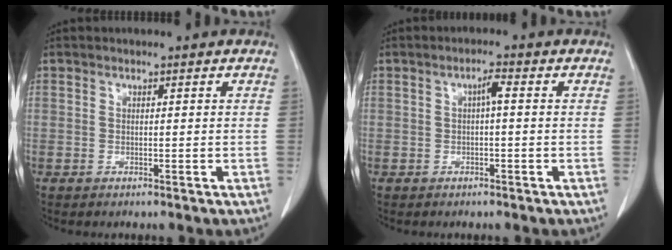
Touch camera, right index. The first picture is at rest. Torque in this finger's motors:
{"motor_torque": [0.25, -0.11, 0.10, 0.04]}